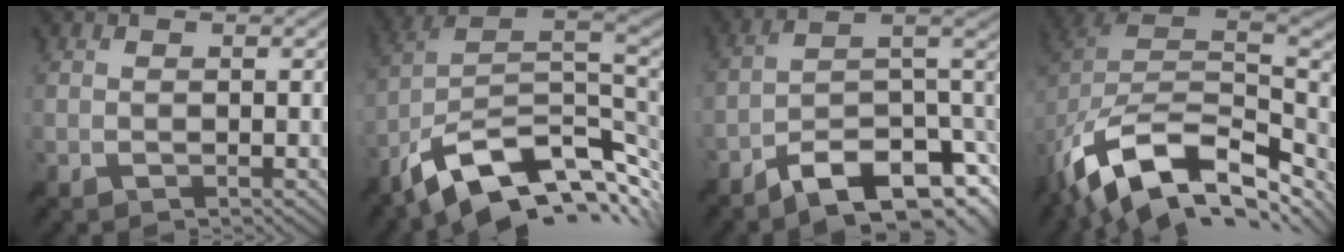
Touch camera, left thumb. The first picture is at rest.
{"total": 14.0, "force": [-5.6, 7.1, 10.7], "torque": [-0.224, -0.004, -0.095]}
{"total": 12.4, "force": [-7.8, 4.3, 8.7], "torque": [-0.142, 0.004, -0.140]}
{"total": 15.5, "force": [-7.5, 9.3, 9.8], "torque": [-0.222, -0.030, -0.120]}